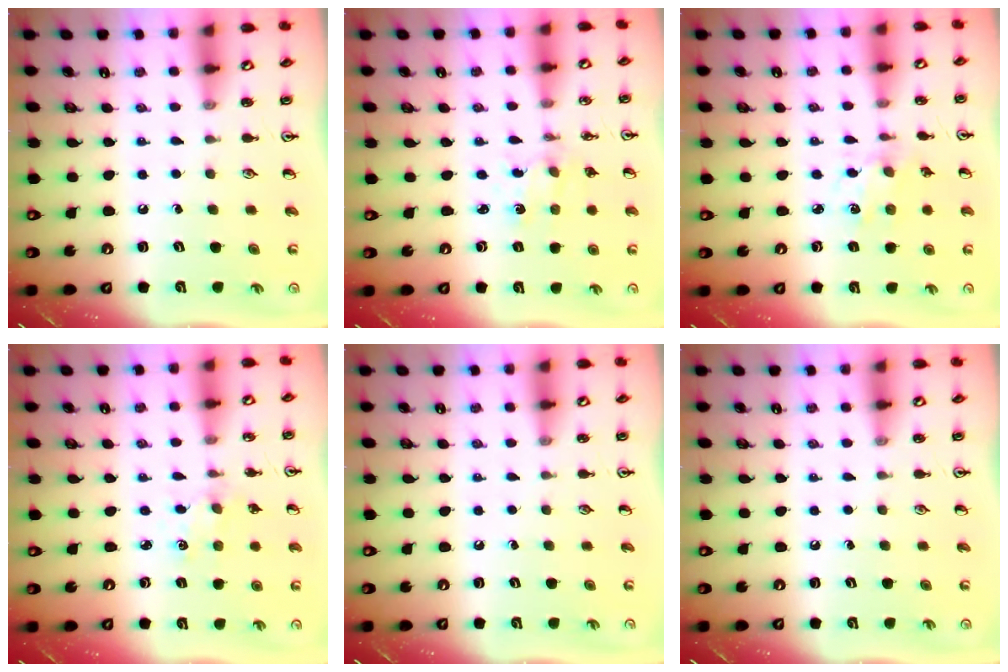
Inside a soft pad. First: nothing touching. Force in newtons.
{"total": 1.0, "press": 1.0, "slide": 0.2}
{"total": 1.9, "press": 1.8, "slide": 0.5}
{"total": 1.8, "press": 1.8, "slide": 0.3}
{"total": 0.0}
{"total": 0.0}